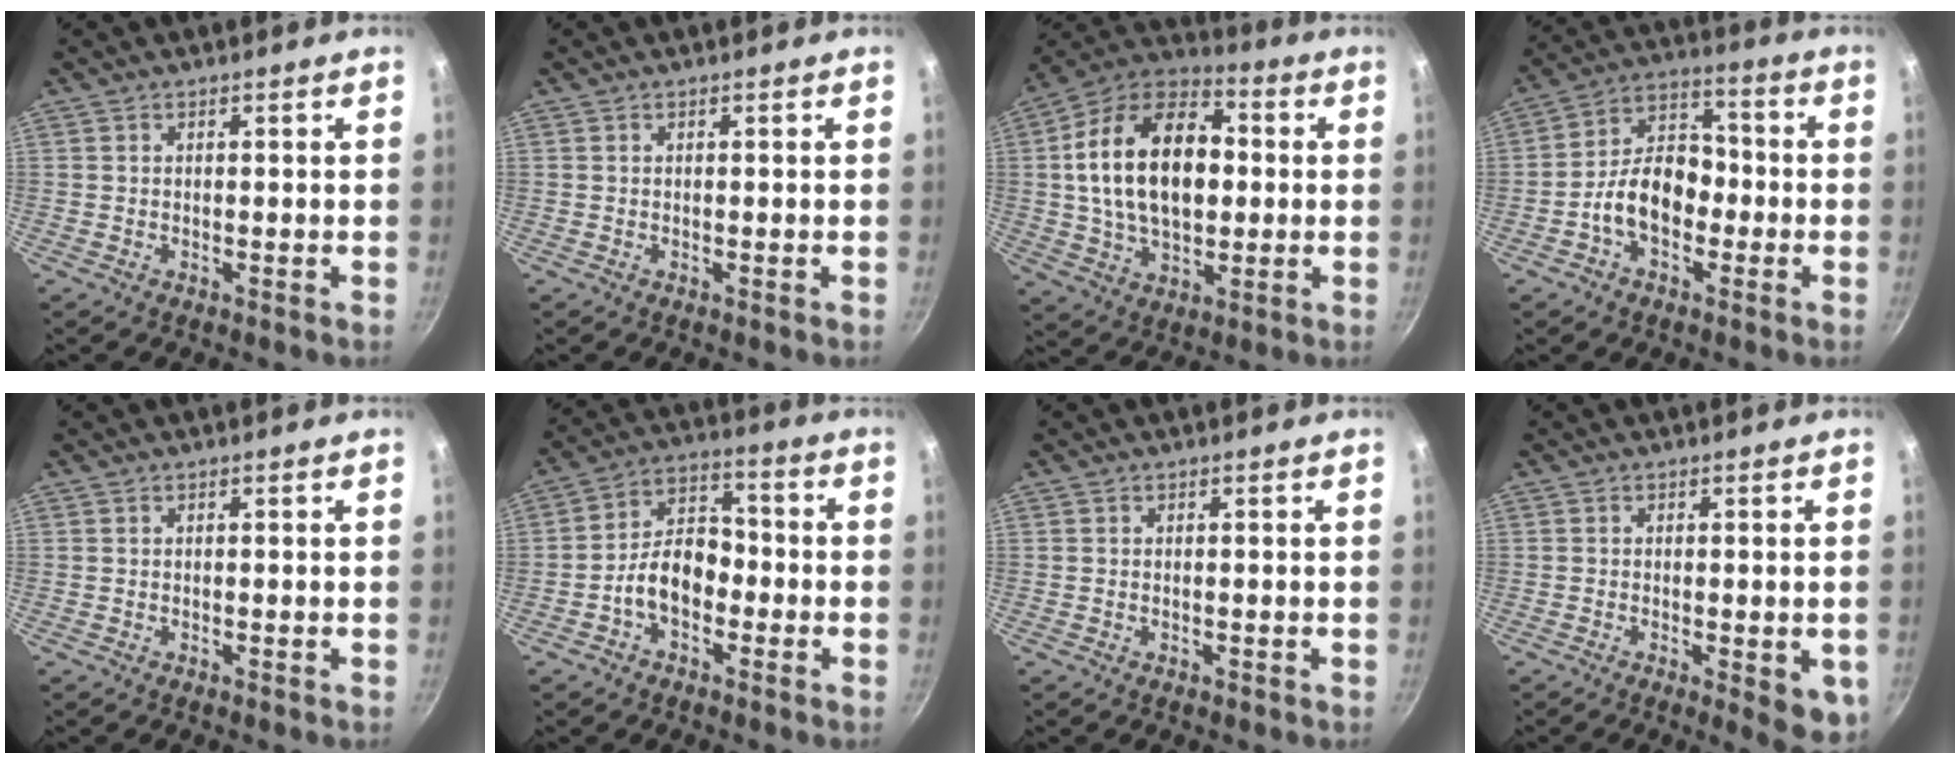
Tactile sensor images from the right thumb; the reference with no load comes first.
{"total": 0.0}
{"total": 21.9, "force": [1.8, 13.8, 16.9], "torque": [-0.261, 0.026, 0.019]}
{"total": 11.7, "force": [-3.2, 7.9, 8.0], "torque": [-0.094, 0.048, -0.066]}
{"total": 0.0}
{"total": 9.7, "force": [-2.9, 6.5, 6.6], "torque": [-0.075, 0.046, -0.061]}
{"total": 0.0}
{"total": 7.0, "force": [-1.9, 2.2, 6.4], "torque": [-0.068, -0.004, -0.020]}